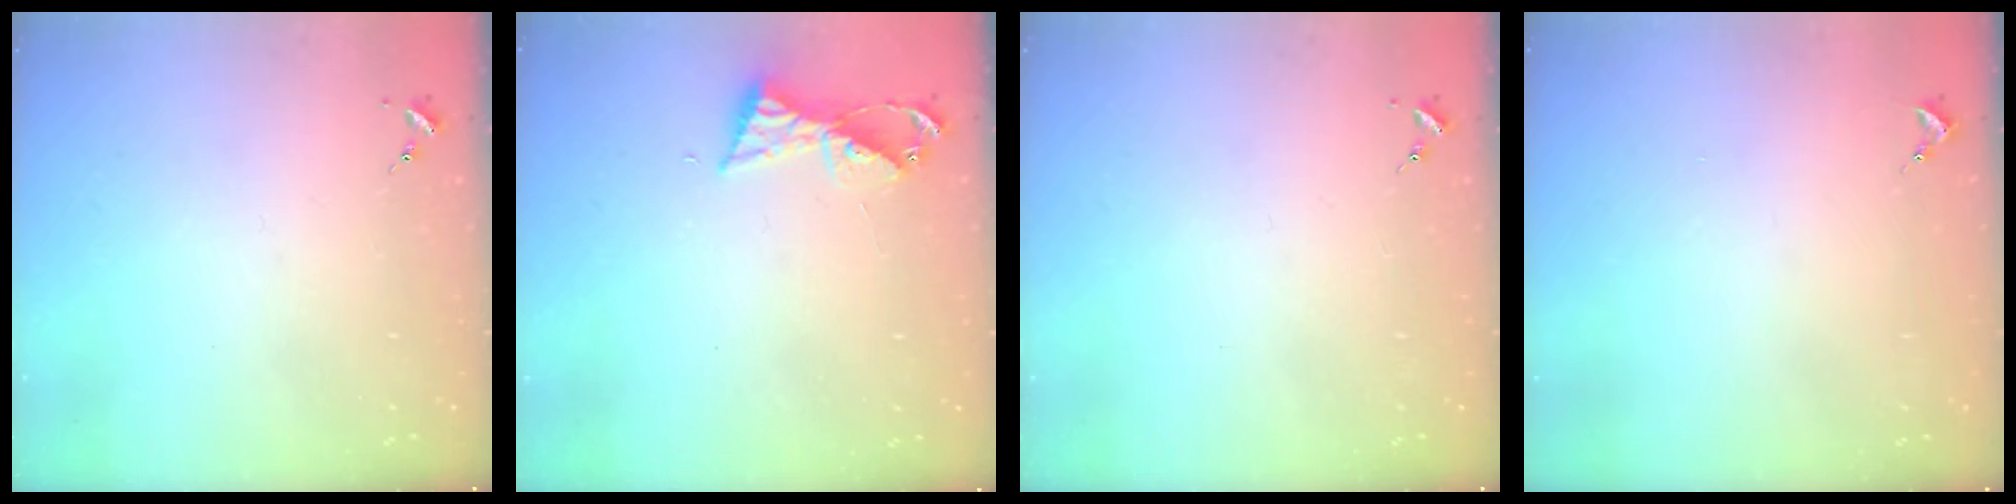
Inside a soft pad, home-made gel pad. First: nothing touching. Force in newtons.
{"total": 7.1, "press": 7.1, "slide": 0.5}
{"total": 0.0}
{"total": 0.9, "press": 0.9, "slide": 0.1}